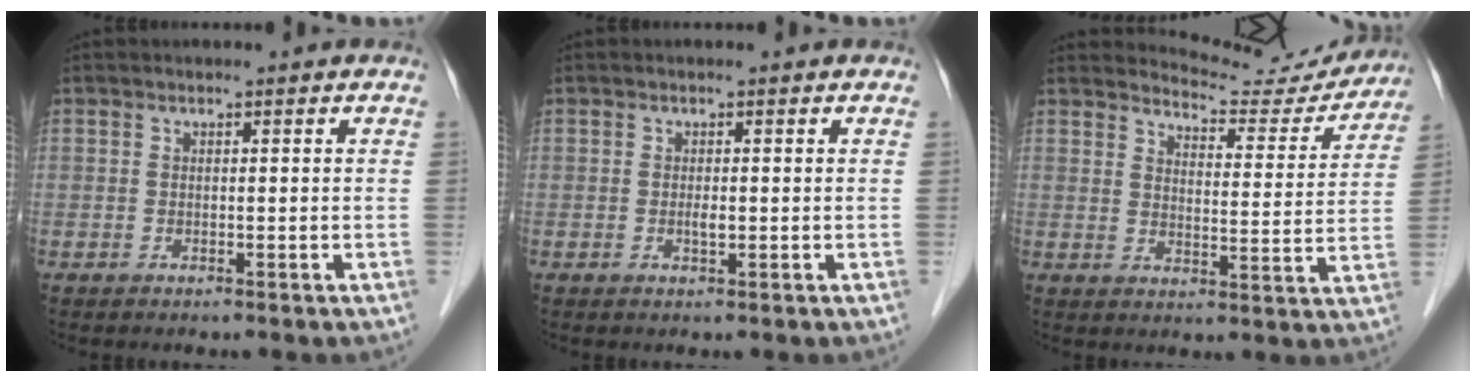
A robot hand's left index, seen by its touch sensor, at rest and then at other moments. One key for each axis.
{"total": 0.9, "fx": -0.1, "fy": 0.2, "fz": 0.9, "tx": -0.017, "ty": -0.003, "tz": -0.002}
{"total": 11.7, "fx": 11.5, "fy": 1.7, "fz": 0.2, "tx": 0.005, "ty": -0.030, "tz": 0.136}